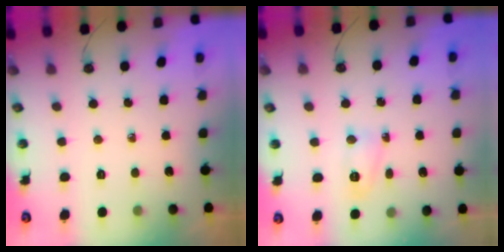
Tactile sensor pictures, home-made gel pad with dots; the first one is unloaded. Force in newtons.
{"total": 5.2, "press": 5.1, "slide": 0.6}